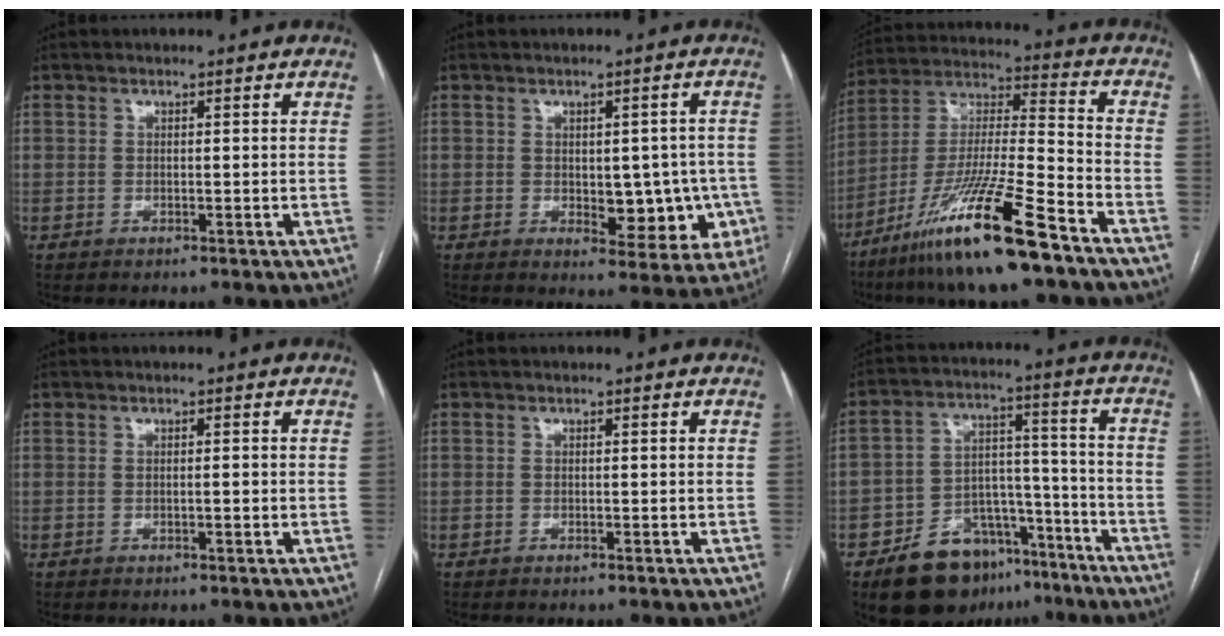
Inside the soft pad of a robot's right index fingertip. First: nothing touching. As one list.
[{"total": 9.0, "force": [-1.6, 4.8, 7.5], "torque": [-0.076, 0.014, -0.007]}, {"total": 19.3, "force": [-12.4, 0.9, 14.8], "torque": [-0.307, -0.036, -0.230]}, {"total": 0.8, "force": [-0.2, 0.1, 0.8], "torque": [-0.013, 0.002, -0.001]}, {"total": 0.0}, {"total": 14.4, "force": [-9.6, 8.5, 6.5], "torque": [-0.088, 0.047, -0.147]}]